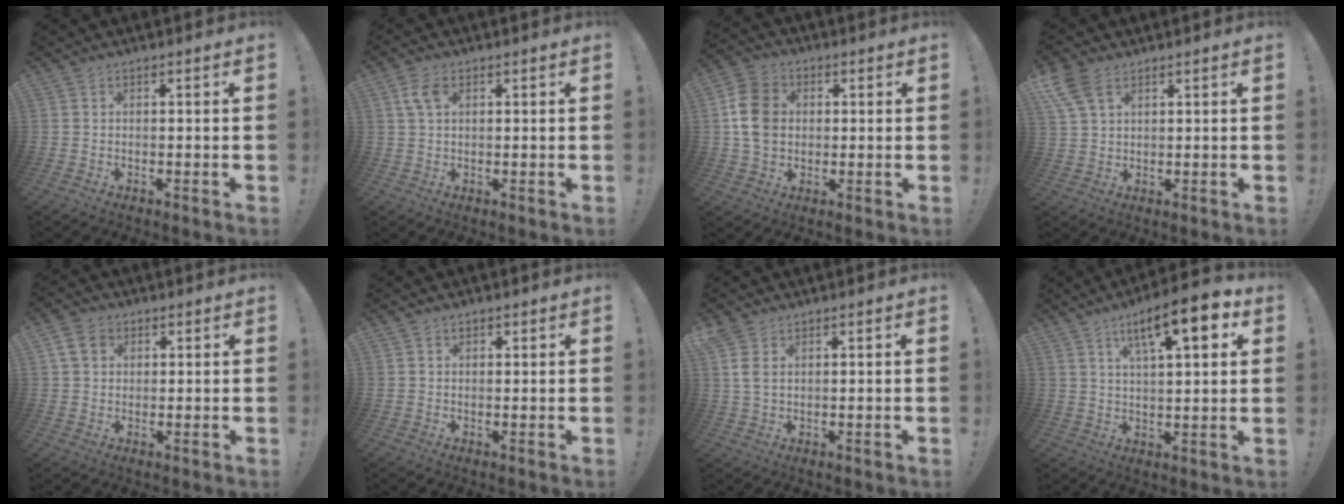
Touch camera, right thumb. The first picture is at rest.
{"total": 4.9, "force": [1.8, 2.7, 3.7], "torque": [-0.066, 0.003, 0.034]}
{"total": 11.8, "force": [1.0, 9.6, 6.7], "torque": [-0.117, 0.011, 0.023]}
{"total": 7.8, "force": [4.2, 4.0, 5.2], "torque": [-0.102, -0.008, 0.085]}
{"total": 6.8, "force": [2.8, 5.2, 3.5], "torque": [-0.061, 0.003, 0.059]}
{"total": 1.1, "force": [0.8, 0.7, 0.3], "torque": [-0.004, 0.000, 0.014]}
{"total": 4.3, "force": [1.8, 2.4, 3.1], "torque": [-0.063, -0.004, 0.035]}
{"total": 13.1, "force": [6.1, 3.7, 11.0], "torque": [-0.159, -0.024, 0.091]}